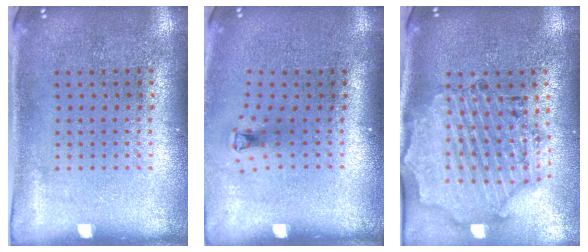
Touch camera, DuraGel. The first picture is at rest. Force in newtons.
{"total": 0.7, "press": 0.4, "slide": 0.6}
{"total": 1.9, "press": 1.8, "slide": 0.4}